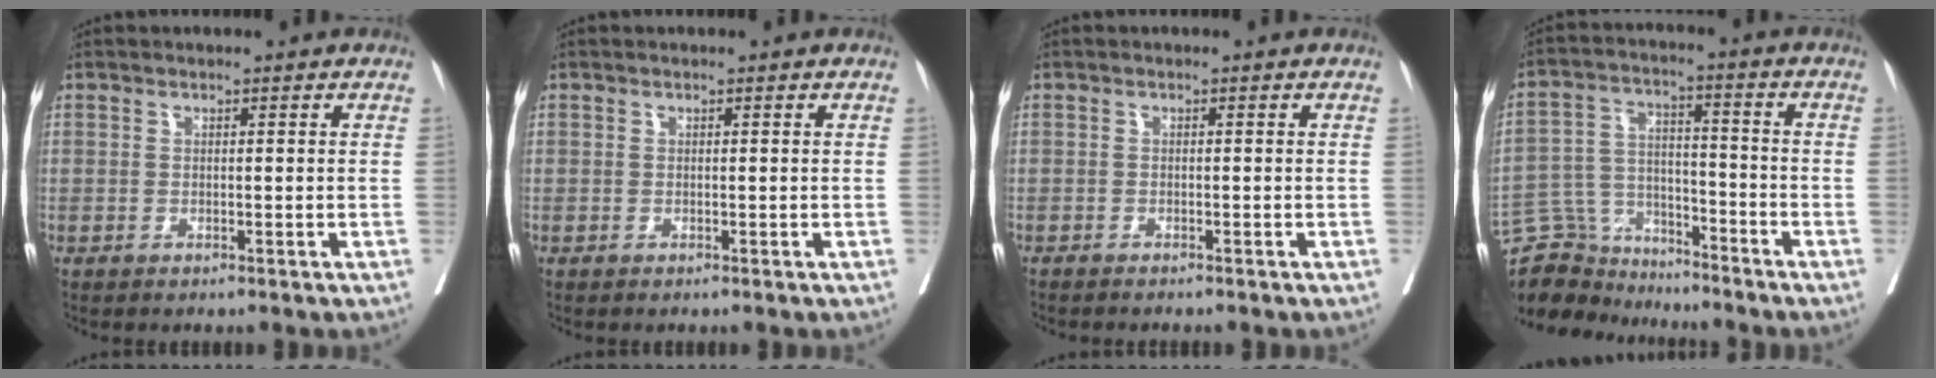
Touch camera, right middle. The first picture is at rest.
{"total": 0.0}
{"total": 1.2, "force": [-1.2, 0.0, 0.4], "torque": [-0.009, -0.002, -0.017]}
{"total": 10.1, "force": [-9.5, 3.6, 0.0], "torque": [-0.006, 0.044, -0.173]}